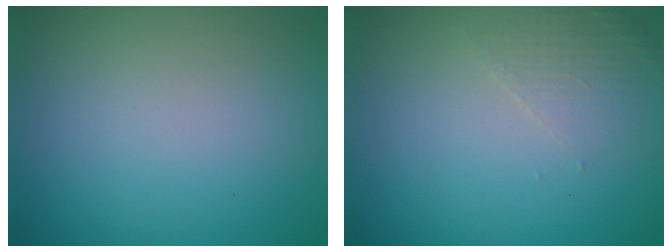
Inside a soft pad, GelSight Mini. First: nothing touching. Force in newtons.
{"total": 1.6, "press": 1.6, "slide": 0.4}